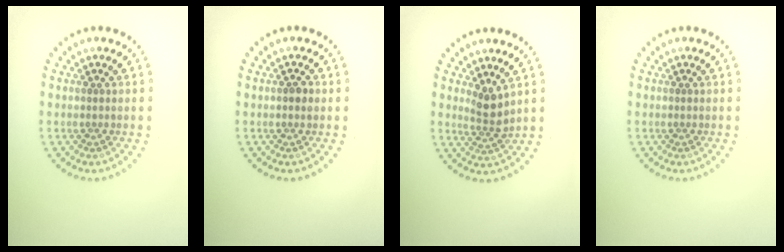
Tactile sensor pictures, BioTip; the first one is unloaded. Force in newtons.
{"total": 1.2, "press": 1.1, "slide": 0.4}
{"total": 2.4, "press": 1.8, "slide": 1.6}
{"total": 0.0}